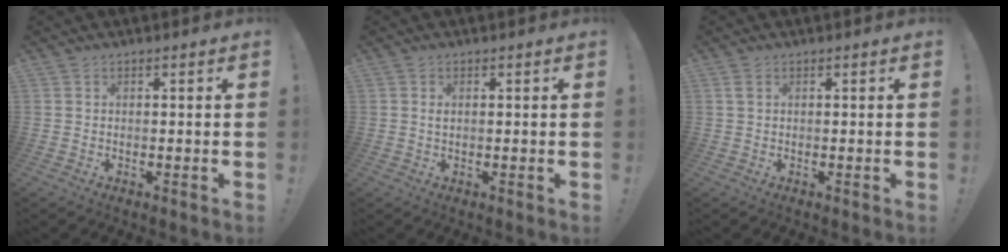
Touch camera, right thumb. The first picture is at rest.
{"total": 0.7, "force": [0.3, 0.2, 0.6], "torque": [-0.010, -0.001, 0.005]}
{"total": 1.2, "force": [0.6, 0.6, 0.8], "torque": [-0.009, 0.000, 0.010]}